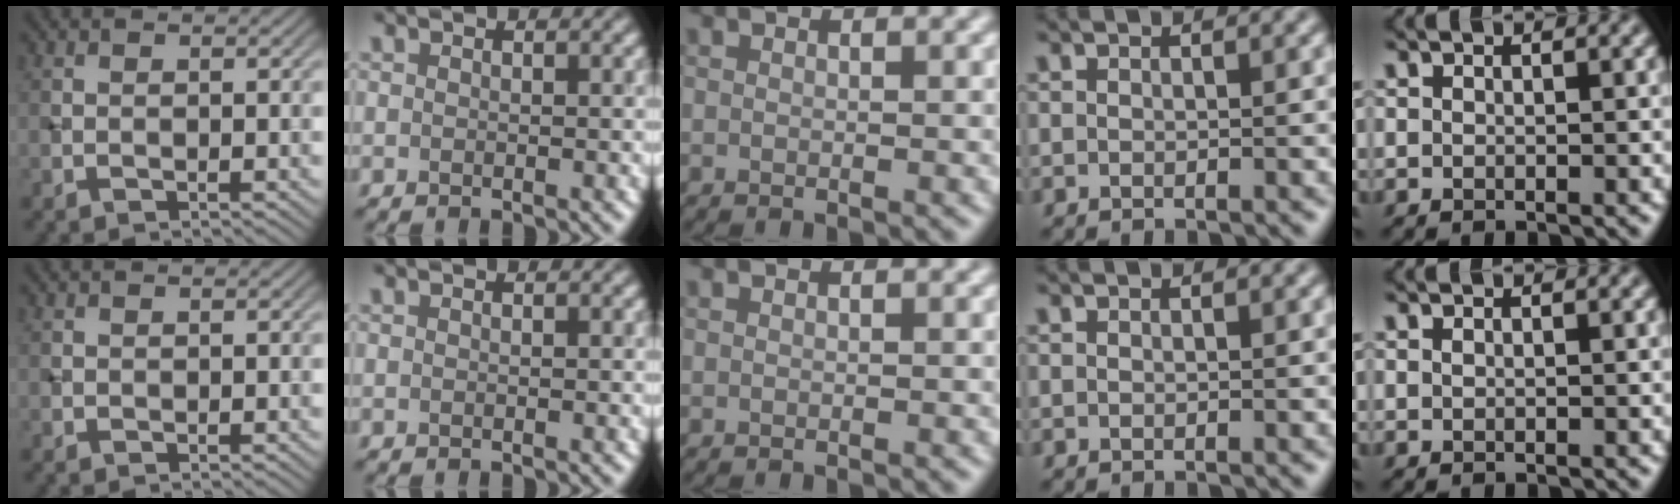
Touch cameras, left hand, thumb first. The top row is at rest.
{}